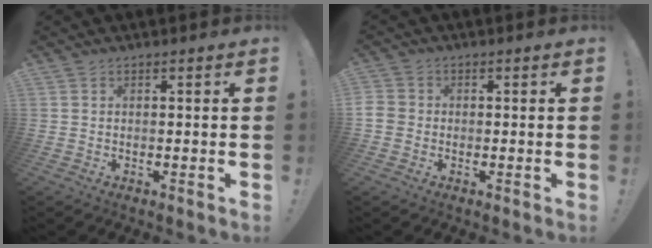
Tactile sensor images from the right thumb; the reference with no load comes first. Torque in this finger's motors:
{"motor_torque": [0.32, 0.39, 0.03, -0.04, 0.00]}